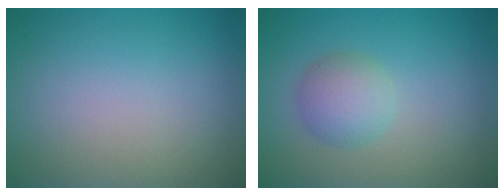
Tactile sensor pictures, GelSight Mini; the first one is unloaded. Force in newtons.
{"total": 2.9, "press": 2.9, "slide": 0.0}